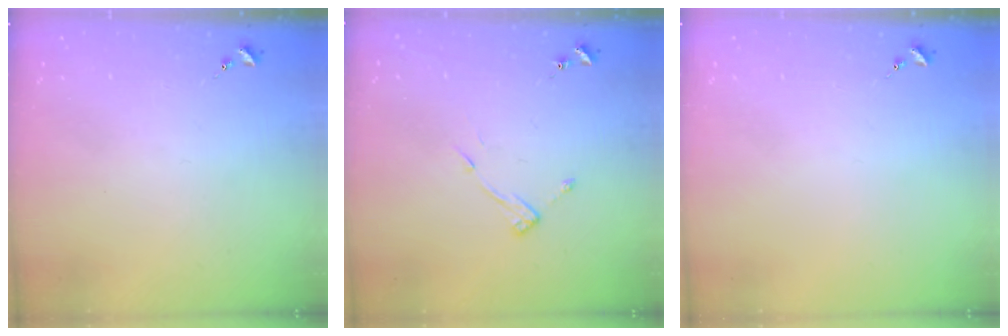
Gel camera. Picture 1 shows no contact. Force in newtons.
{"total": 8.1, "press": 8.0, "slide": 0.4}
{"total": 0.0}